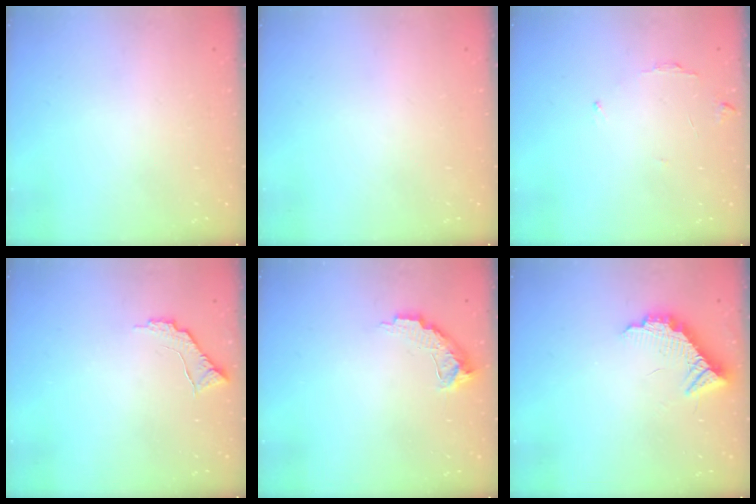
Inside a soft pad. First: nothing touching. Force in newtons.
{"total": 0.0}
{"total": 5.4, "press": 5.4, "slide": 0.5}
{"total": 8.3, "press": 8.3, "slide": 0.4}
{"total": 8.6, "press": 8.6, "slide": 0.4}
{"total": 10.7, "press": 10.7, "slide": 0.7}